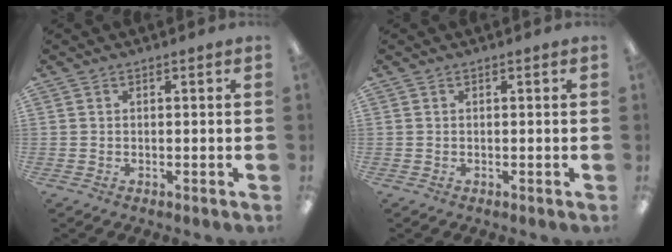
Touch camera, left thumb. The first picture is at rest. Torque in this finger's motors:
{"motor_torque": [0.00, 0.00, -0.16, 0.15, 0.00]}